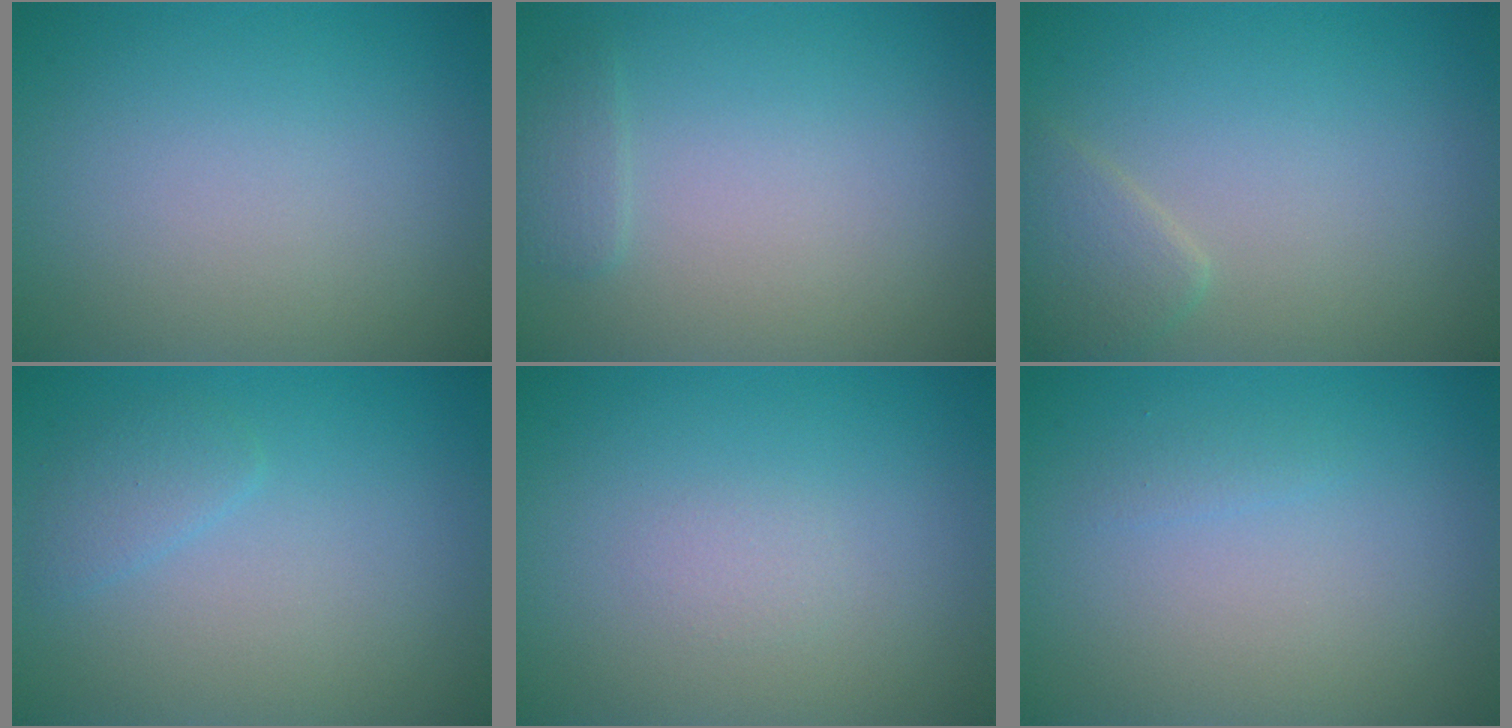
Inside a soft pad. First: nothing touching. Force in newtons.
{"total": 1.1, "press": 1.1, "slide": 0.1}
{"total": 1.9, "press": 1.9, "slide": 0.1}
{"total": 1.4, "press": 1.4, "slide": 0.1}
{"total": 0.6, "press": 0.6, "slide": 0.1}
{"total": 0.6, "press": 0.6, "slide": 0.1}